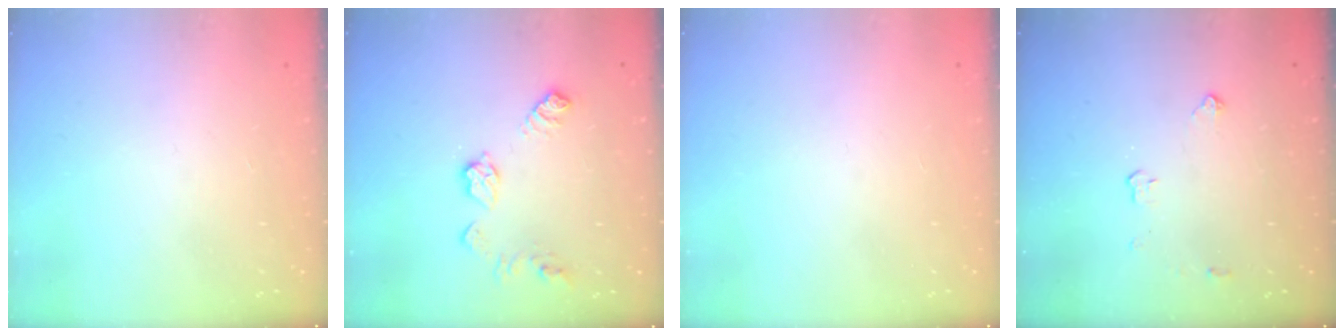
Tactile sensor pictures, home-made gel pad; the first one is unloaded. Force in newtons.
{"total": 9.7, "press": 9.7, "slide": 0.6}
{"total": 0.0}
{"total": 3.6, "press": 3.5, "slide": 0.5}